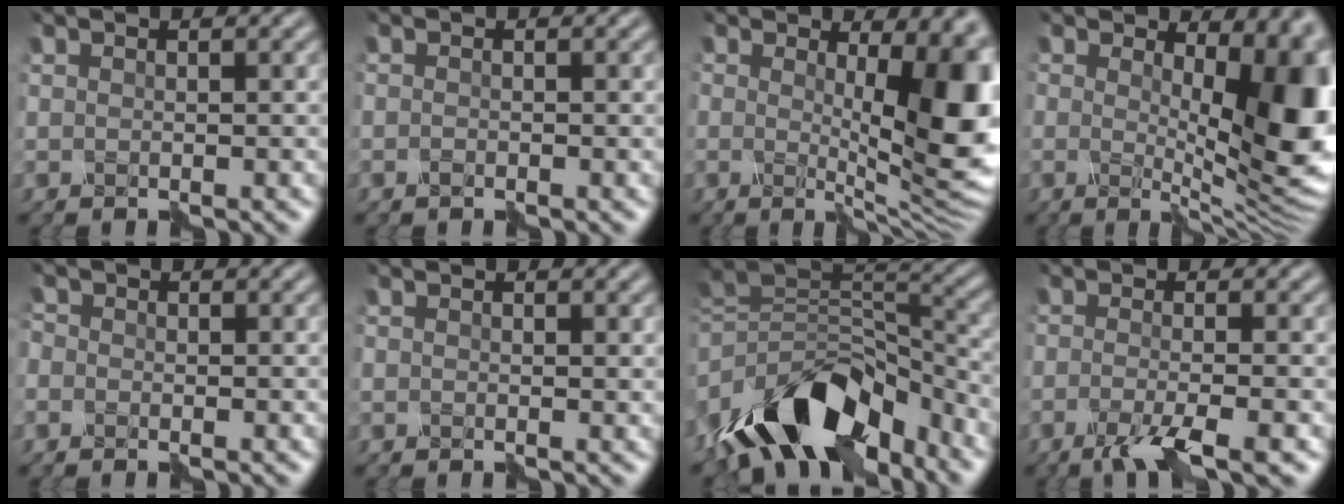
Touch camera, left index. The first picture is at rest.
{"total": 0.8, "force": [-0.8, 0.2, 0.2], "torque": [-0.006, 0.003, -0.008]}
{"total": 10.6, "force": [0.5, 4.0, 9.8], "torque": [-0.106, -0.004, 0.013]}
{"total": 11.9, "force": [0.9, 5.6, 10.5], "torque": [-0.106, -0.003, 0.021]}
{"total": 1.4, "force": [-0.4, 1.3, 0.5], "torque": [-0.006, 0.009, -0.015]}
{"total": 0.0}
{"total": 11.1, "force": [-7.9, 5.1, 5.9], "torque": [-0.088, 0.011, -0.144]}
{"total": 4.5, "force": [-2.7, 0.9, 3.5], "torque": [-0.055, -0.006, -0.052]}